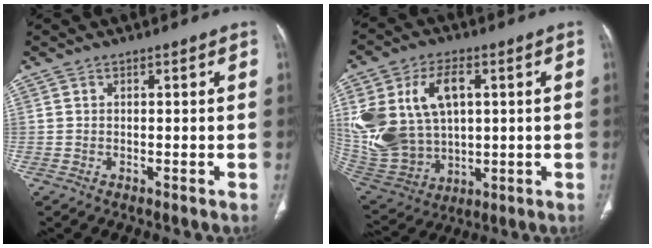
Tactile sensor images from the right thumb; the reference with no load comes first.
{"total": 22.5, "force": [4.7, 15.4, 15.6], "torque": [-0.333, 0.004, 0.111]}